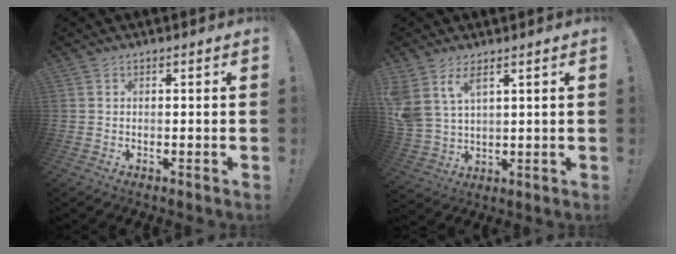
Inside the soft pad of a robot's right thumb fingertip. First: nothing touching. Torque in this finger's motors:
{"motor_torque": [0.23, 0.25, 0.92, 0.47, 0.09]}